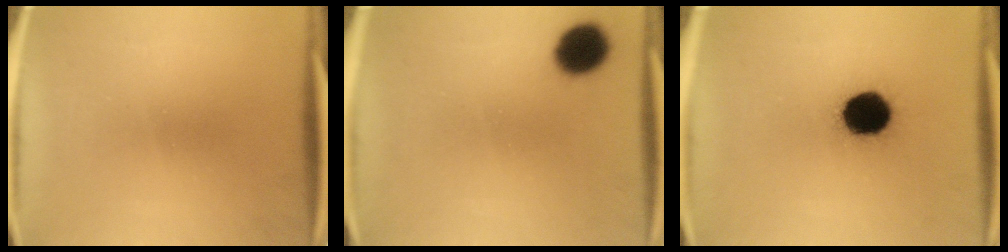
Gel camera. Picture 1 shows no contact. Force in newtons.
{"total": 9.2}
{"total": 14.5}